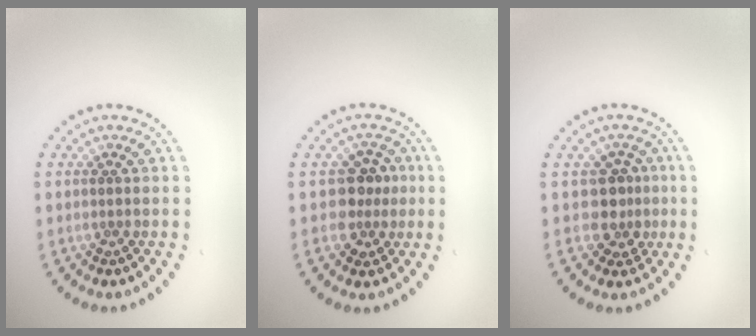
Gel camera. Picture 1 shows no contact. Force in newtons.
{"total": 2.8, "press": 2.5, "slide": 1.2}
{"total": 2.5, "press": 2.0, "slide": 1.5}